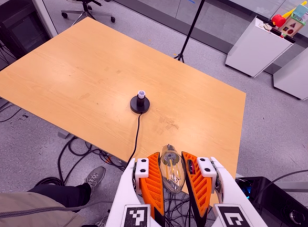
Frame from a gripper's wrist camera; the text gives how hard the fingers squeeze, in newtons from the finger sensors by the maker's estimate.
{"total": 21.3, "left": 24.1, "right": 18.5}